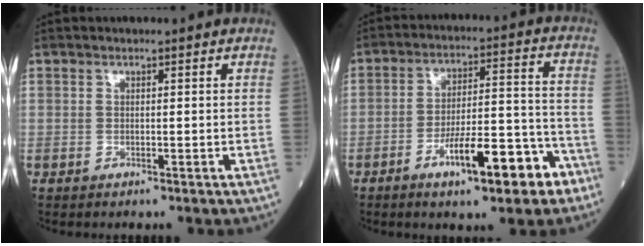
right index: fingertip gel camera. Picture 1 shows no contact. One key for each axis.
{"total": 12.7, "fx": -6.9, "fy": 3.0, "fz": 10.2, "tx": -0.156, "ty": 0.022, "tz": -0.101}